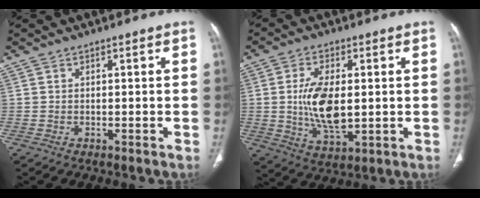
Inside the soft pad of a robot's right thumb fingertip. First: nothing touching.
{"total": 11.2, "force": [0.3, 5.5, 9.8], "torque": [-0.182, -0.013, 0.013]}